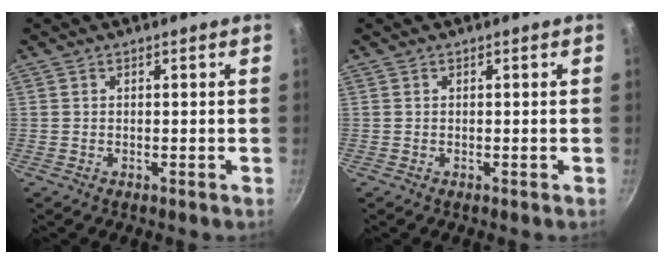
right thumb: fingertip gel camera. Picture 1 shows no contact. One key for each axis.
{"total": 0.0}